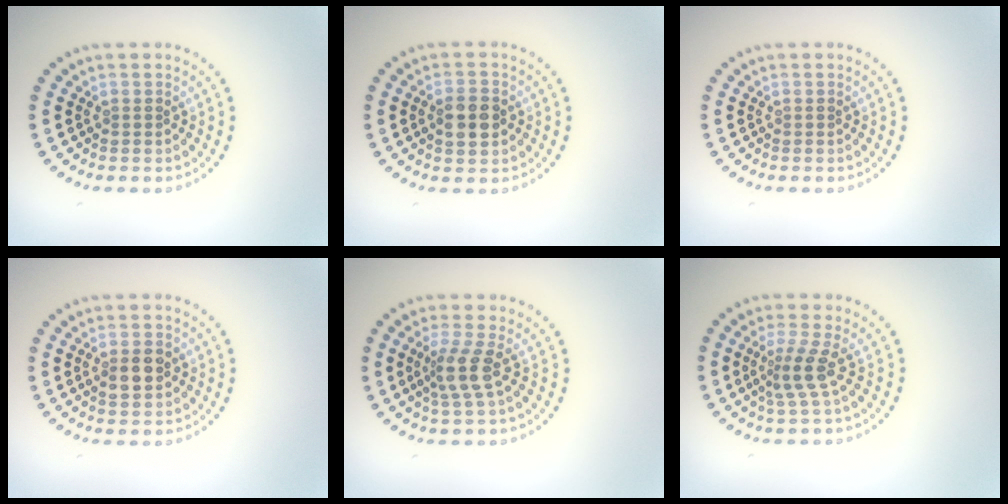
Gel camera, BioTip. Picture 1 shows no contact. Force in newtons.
{"total": 3.3, "press": 3.3, "slide": 0.5}
{"total": 0.0}
{"total": 2.6, "press": 2.6, "slide": 0.2}
{"total": 2.8, "press": 2.1, "slide": 1.8}
{"total": 2.5, "press": 1.8, "slide": 1.8}